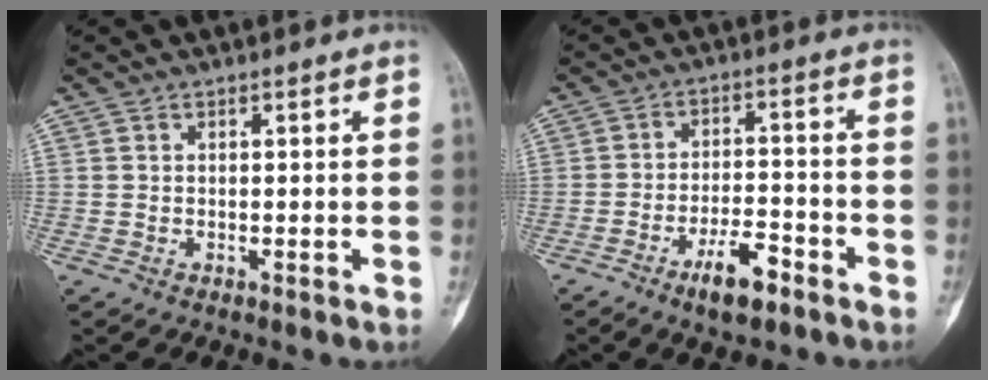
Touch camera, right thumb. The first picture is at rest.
{"total": 7.5, "force": [-4.7, 2.6, 5.2], "torque": [-0.084, 0.030, -0.077]}